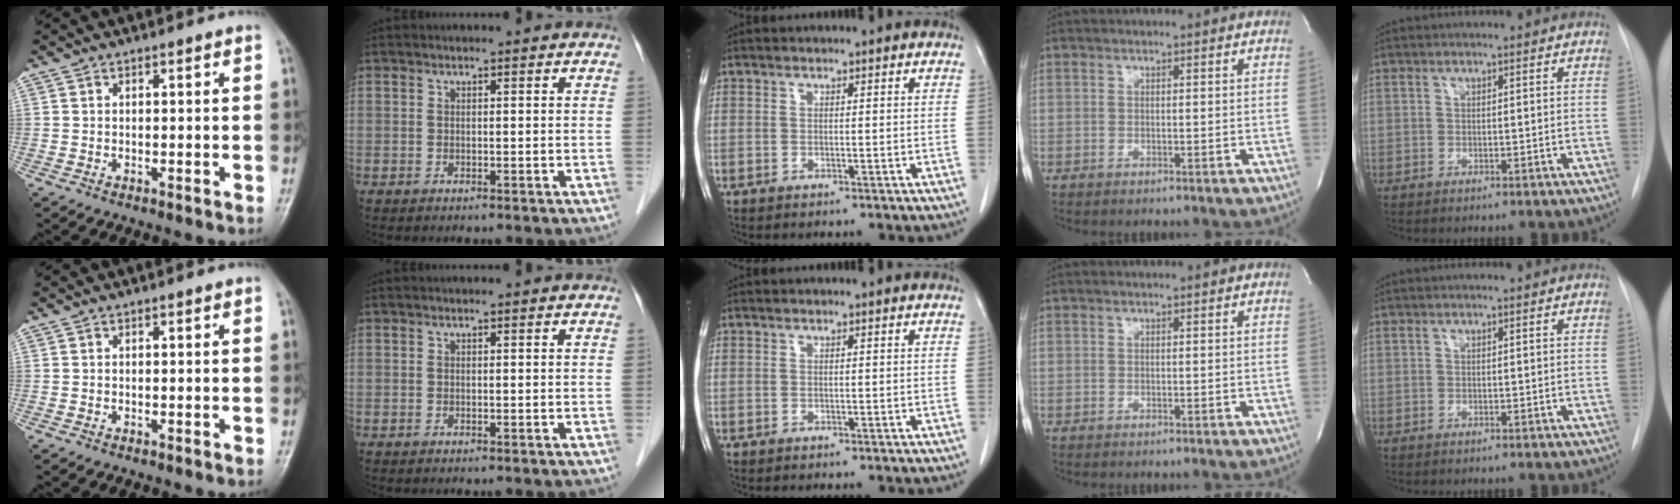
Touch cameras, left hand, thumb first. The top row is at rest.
{}